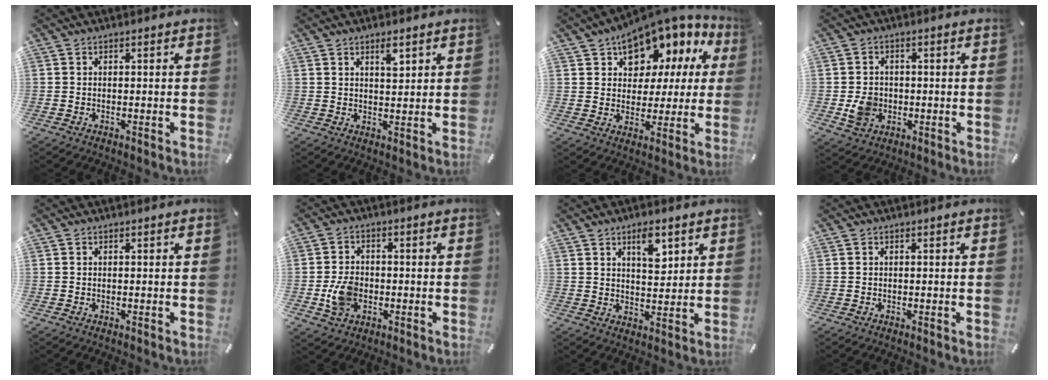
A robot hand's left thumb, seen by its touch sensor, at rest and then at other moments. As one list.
[{"total": 3.6, "force": [2.2, 1.4, 2.5], "torque": [-0.031, -0.007, 0.032]}, {"total": 11.0, "force": [7.6, 6.8, 3.9], "torque": [-0.068, -0.068, 0.139]}, {"total": 6.2, "force": [-1.1, 5.6, 2.6], "torque": [-0.035, 0.000, -0.019]}, {"total": 0.0}, {"total": 7.5, "force": [-1.6, 5.9, 4.4], "torque": [-0.092, 0.005, -0.029]}, {"total": 7.0, "force": [3.9, 3.4, 4.8], "torque": [-0.057, -0.020, 0.059]}, {"total": 0.0}]